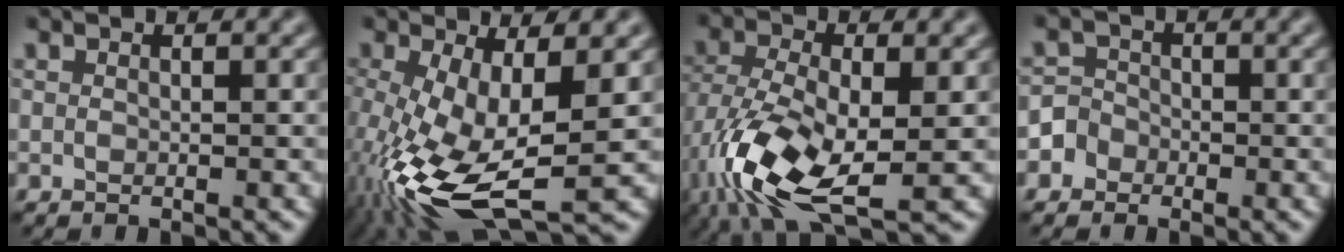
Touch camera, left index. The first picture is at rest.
{"total": 11.3, "force": [-3.2, 4.1, 10.1], "torque": [-0.217, -0.025, -0.055]}
{"total": 10.8, "force": [-4.2, 4.6, 8.8], "torque": [-0.197, -0.020, -0.080]}
{"total": 2.3, "force": [-1.2, 2.0, 0.2], "torque": [0.021, 0.006, -0.029]}